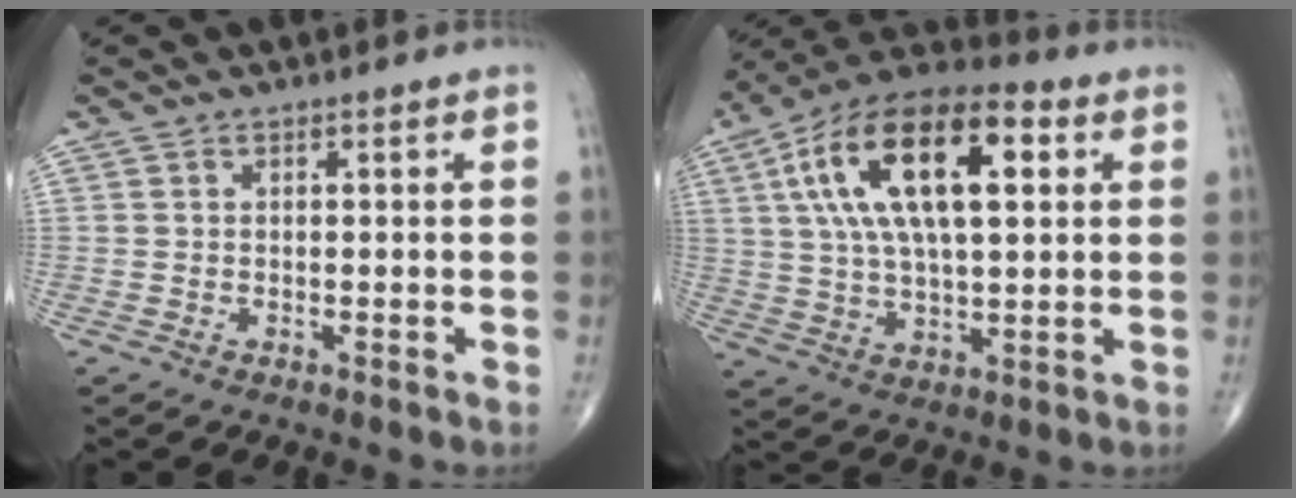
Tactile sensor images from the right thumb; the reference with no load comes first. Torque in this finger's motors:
{"motor_torque": [0.08, 3.87, 2.10, 0.67, 0.74]}